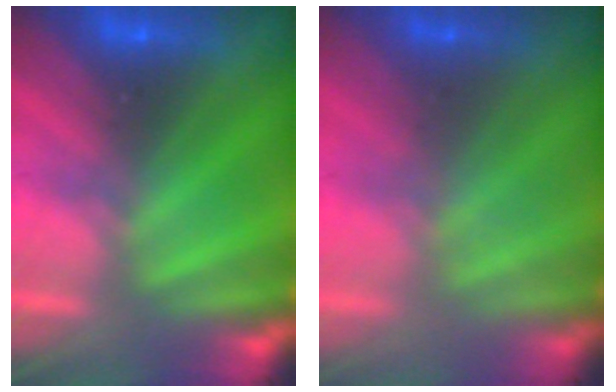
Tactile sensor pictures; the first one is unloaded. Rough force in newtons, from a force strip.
{"total": 1.1}